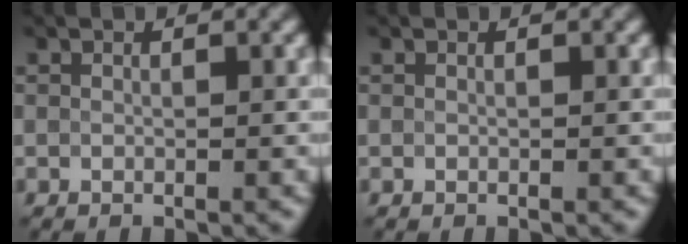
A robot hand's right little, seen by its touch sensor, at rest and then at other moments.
{"total": 0.0}